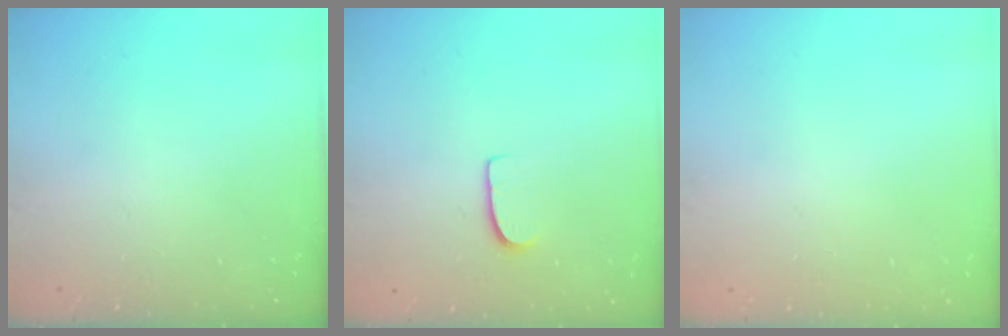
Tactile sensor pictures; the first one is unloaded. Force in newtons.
{"total": 6.7, "press": 6.7, "slide": 0.3}
{"total": 0.0}